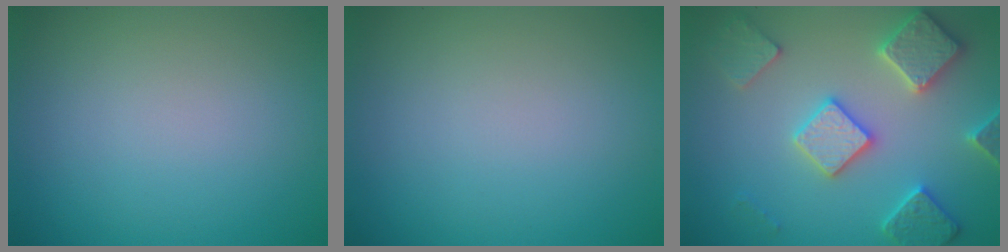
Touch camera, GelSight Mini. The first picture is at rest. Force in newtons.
{"total": 0.0}
{"total": 5.7, "press": 5.6, "slide": 1.2}